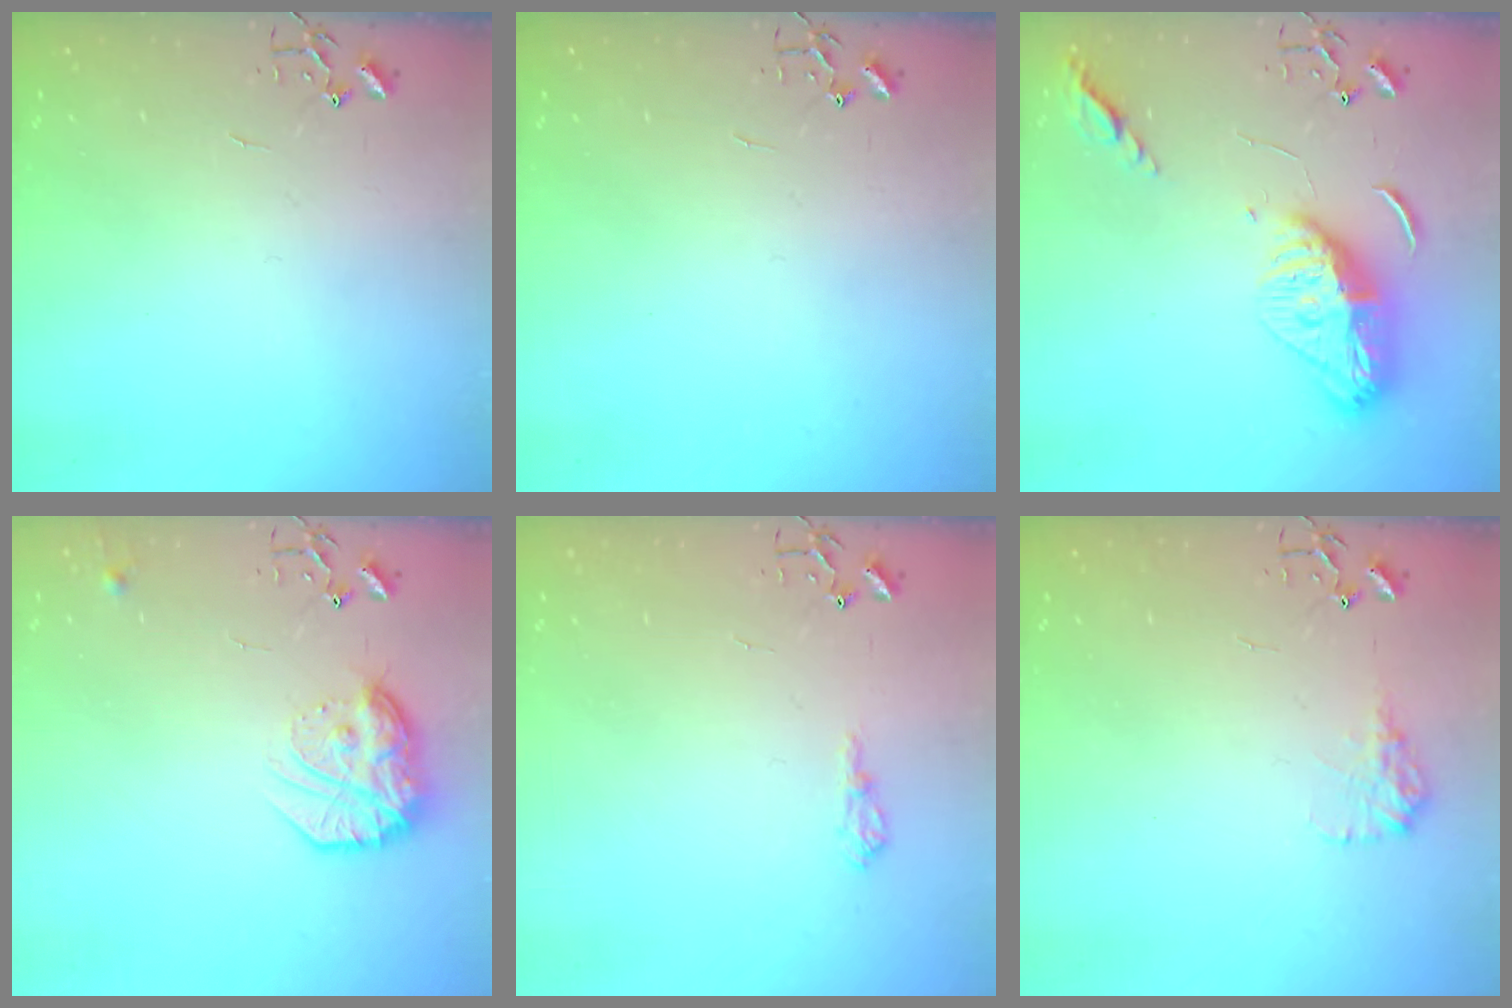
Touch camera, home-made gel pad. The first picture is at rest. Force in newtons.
{"total": 0.0}
{"total": 13.7, "press": 13.7, "slide": 1.4}
{"total": 16.9, "press": 16.8, "slide": 1.4}
{"total": 7.1, "press": 7.1, "slide": 0.9}
{"total": 9.6, "press": 9.6, "slide": 0.3}